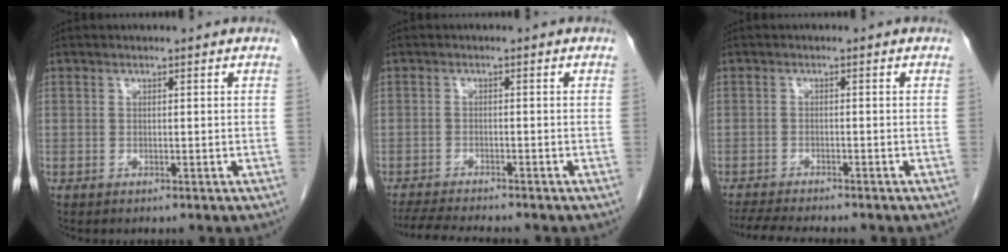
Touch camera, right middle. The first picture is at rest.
{"total": 7.2, "force": [-6.6, 0.3, 3.0], "torque": [-0.047, -0.017, -0.106]}
{"total": 7.5, "force": [-6.8, 0.7, 3.3], "torque": [-0.051, -0.015, -0.106]}